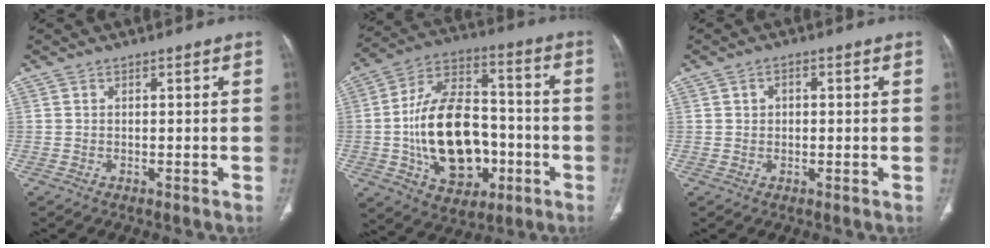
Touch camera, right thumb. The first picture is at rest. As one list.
[{"total": 22.1, "force": [-4.1, 14.1, 16.5], "torque": [-0.251, 0.034, -0.056]}, {"total": 1.9, "force": [0.4, 1.5, 1.1], "torque": [-0.010, 0.004, 0.005]}]